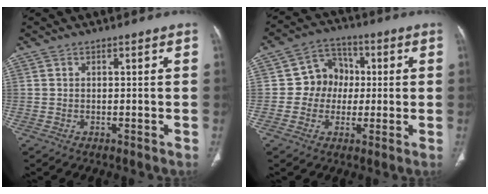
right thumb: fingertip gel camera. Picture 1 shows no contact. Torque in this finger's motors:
{"motor_torque": [-0.29, 0.44, -0.04, -0.04, 0.04]}